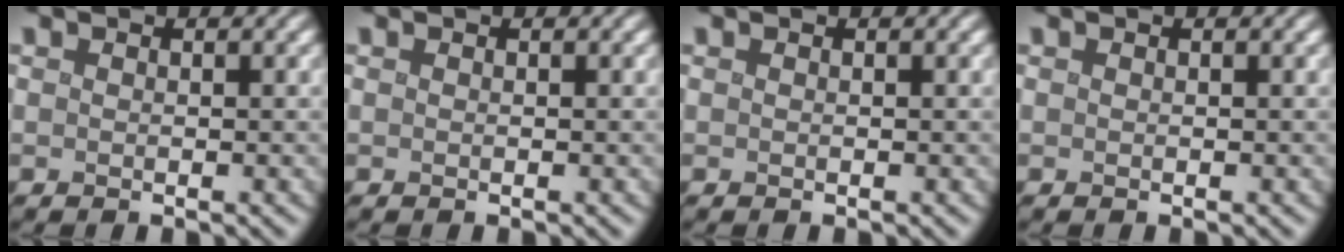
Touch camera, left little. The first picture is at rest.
{"total": 0.0}
{"total": 0.0}
{"total": 0.0}